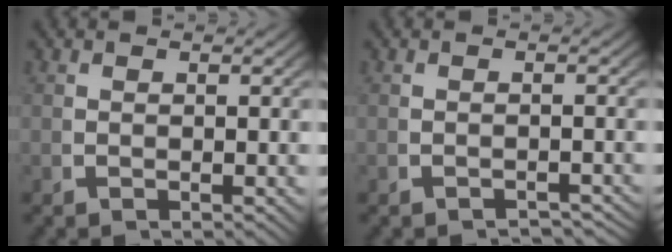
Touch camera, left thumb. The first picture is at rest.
{"total": 2.2, "force": [-2.2, 0.2, 0.3], "torque": [-0.002, -0.004, -0.031]}